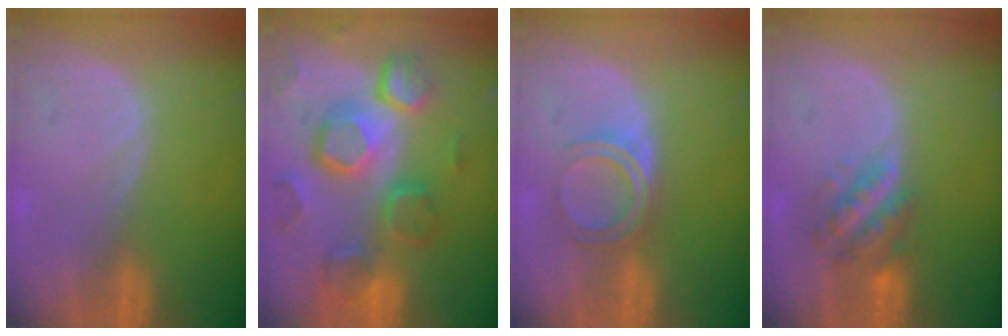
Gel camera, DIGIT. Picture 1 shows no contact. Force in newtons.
{"total": 12.3, "press": 10.6, "slide": 6.2}
{"total": 4.8, "press": 4.2, "slide": 2.4}
{"total": 5.8, "press": 5.5, "slide": 1.7}